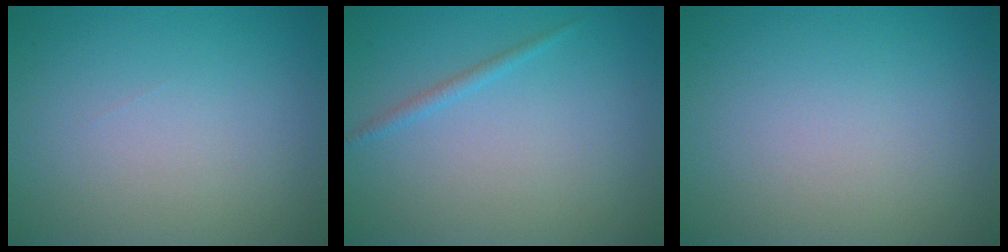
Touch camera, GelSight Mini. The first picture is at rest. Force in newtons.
{"total": 0.9, "press": 0.9, "slide": 0.1}
{"total": 0.0}